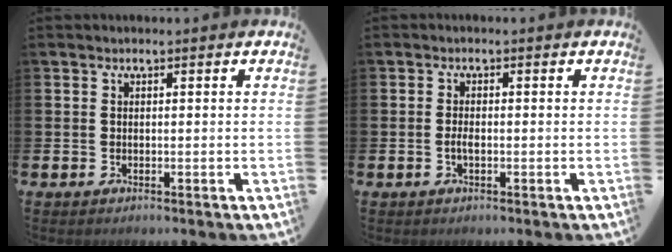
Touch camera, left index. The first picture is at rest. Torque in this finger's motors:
{"motor_torque": [0.28, 0.00, 0.03, 0.06]}